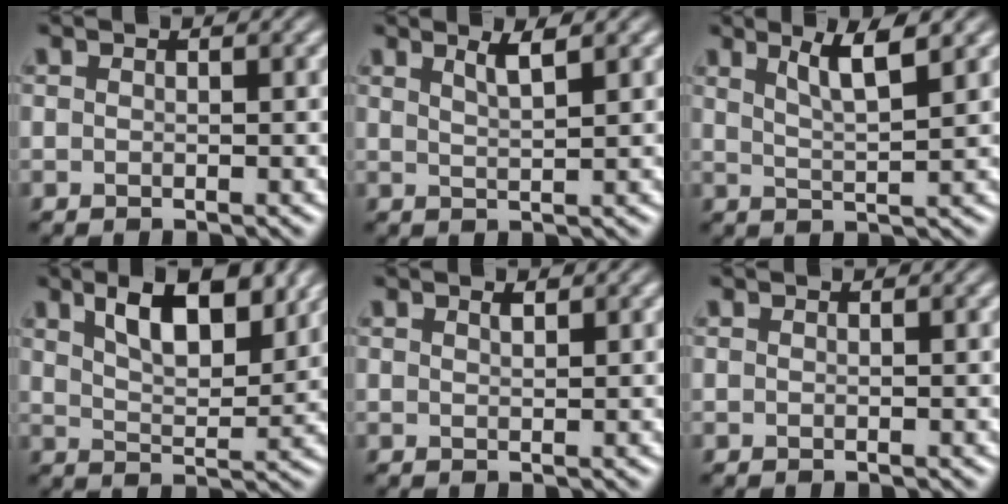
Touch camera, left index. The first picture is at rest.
{"total": 2.1, "force": [1.3, 0.5, 1.6], "torque": [-0.017, 0.004, 0.018]}
{"total": 3.7, "force": [2.2, 0.7, 2.9], "torque": [-0.041, -0.001, 0.039]}
{"total": 6.8, "force": [3.8, 2.7, 4.9], "torque": [-0.083, 0.001, 0.064]}
{"total": 0.7, "force": [0.5, 0.1, 0.4], "torque": [-0.006, -0.002, 0.010]}
{"total": 0.0}